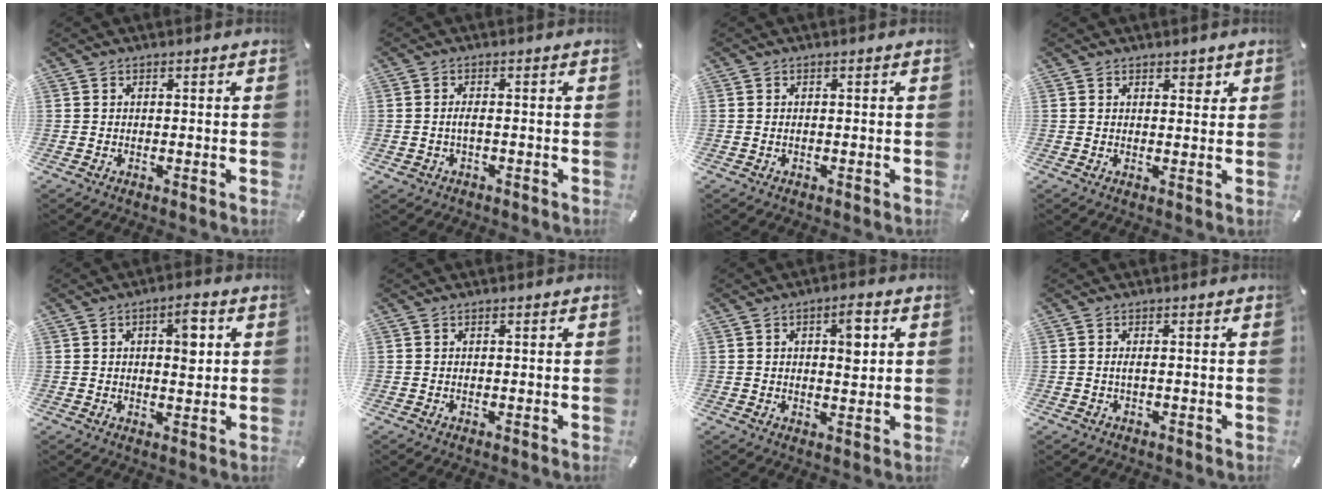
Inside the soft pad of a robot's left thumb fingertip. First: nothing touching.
{"total": 2.5, "force": [-0.4, 1.4, 2.1], "torque": [-0.054, -0.002, -0.013]}
{"total": 0.5, "force": [-0.2, 0.3, 0.4], "torque": [-0.010, -0.001, -0.003]}
{"total": 2.0, "force": [1.4, 1.2, 0.7], "torque": [0.009, -0.010, 0.020]}
{"total": 6.4, "force": [1.7, 3.0, 5.4], "torque": [-0.069, -0.008, 0.020]}
{"total": 0.0}
{"total": 6.2, "force": [1.7, 3.0, 5.2], "torque": [-0.066, -0.008, 0.021]}
{"total": 1.3, "force": [-0.1, 0.5, 1.2], "torque": [-0.025, 0.000, -0.003]}